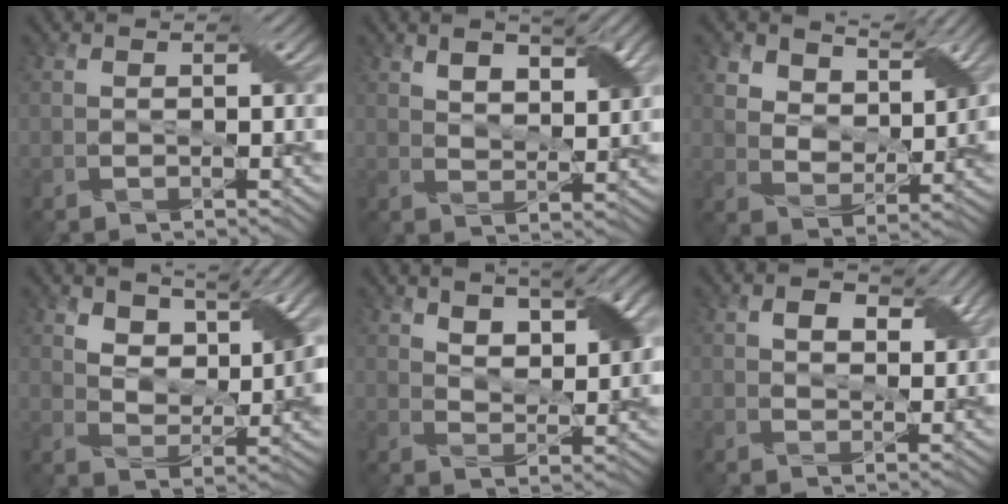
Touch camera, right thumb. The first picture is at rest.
{"total": 5.0, "force": [3.2, 1.7, 3.4], "torque": [-0.058, 0.001, 0.056]}
{"total": 6.6, "force": [5.2, 3.5, 2.3], "torque": [-0.052, -0.004, 0.093]}
{"total": 5.9, "force": [4.0, 2.8, 3.3], "torque": [-0.057, -0.004, 0.069]}
{"total": 6.2, "force": [3.9, 2.3, 4.2], "torque": [-0.068, 0.004, 0.070]}
{"total": 3.7, "force": [2.0, 2.1, 2.3], "torque": [-0.034, -0.001, 0.030]}